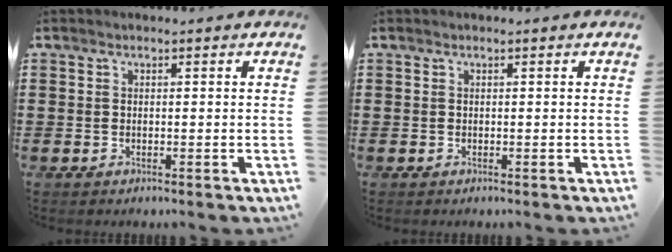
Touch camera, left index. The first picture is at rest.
{"total": 0.0}